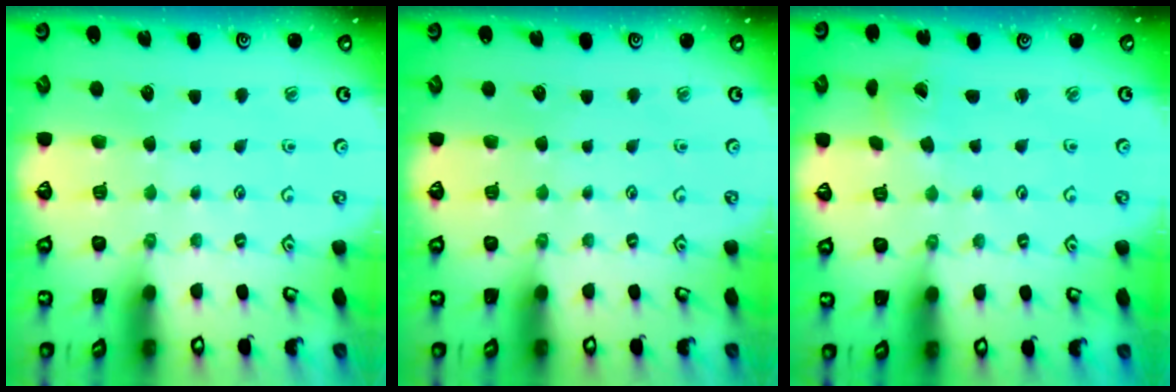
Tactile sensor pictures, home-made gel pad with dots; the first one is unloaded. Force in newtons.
{"total": 0.0}
{"total": 1.3, "press": 1.2, "slide": 0.2}